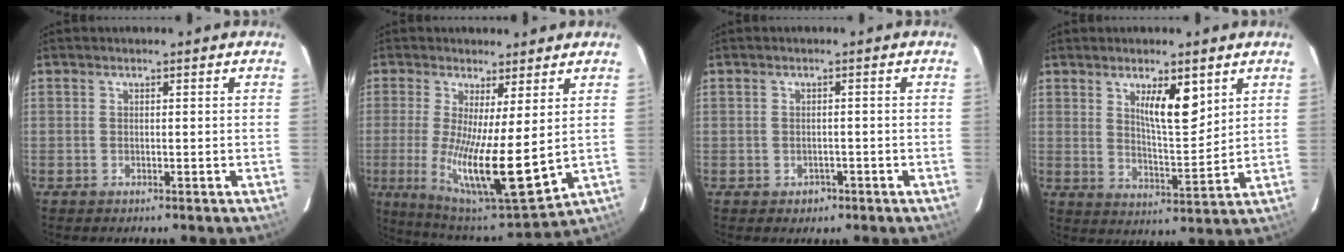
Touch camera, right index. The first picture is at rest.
{"total": 14.7, "force": [-0.8, 2.1, 14.6], "torque": [-0.258, -0.045, -0.002]}
{"total": 1.7, "force": [-0.9, 1.4, 0.5], "torque": [-0.005, 0.004, -0.008]}
{"total": 7.6, "force": [3.8, 1.8, 6.3], "torque": [-0.106, -0.010, 0.069]}